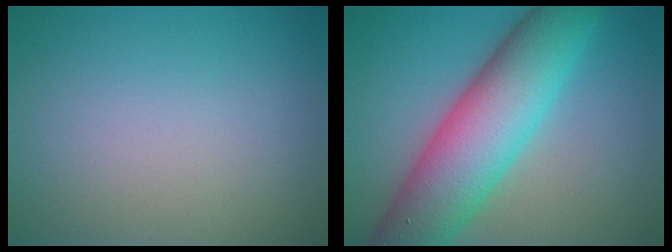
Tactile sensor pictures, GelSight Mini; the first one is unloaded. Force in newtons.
{"total": 10.7, "press": 10.7, "slide": 0.2}